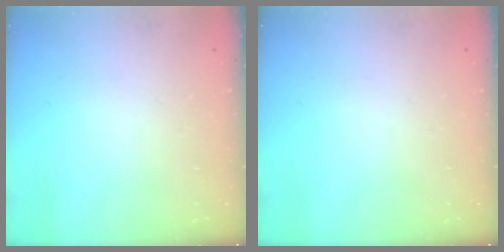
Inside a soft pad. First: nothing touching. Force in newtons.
{"total": 0.0}